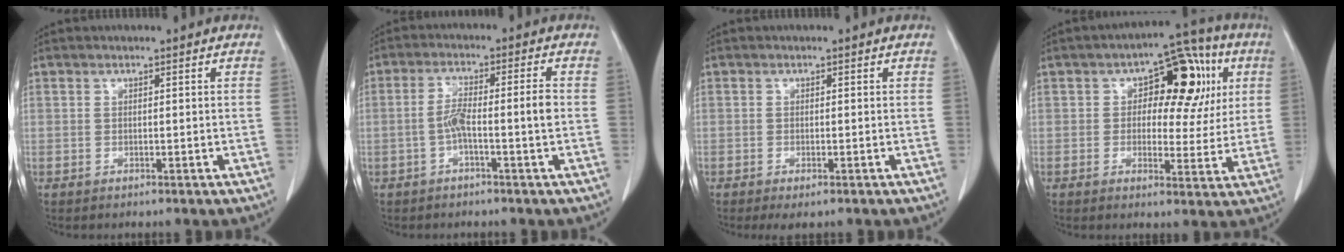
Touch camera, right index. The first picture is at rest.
{"total": 5.5, "force": [-1.3, 0.2, 5.3], "torque": [-0.101, 0.017, -0.021]}
{"total": 2.0, "force": [-1.2, 0.6, 1.5], "torque": [-0.021, -0.004, -0.015]}
{"total": 12.2, "force": [3.2, 6.5, 9.8], "torque": [-0.113, 0.039, 0.043]}